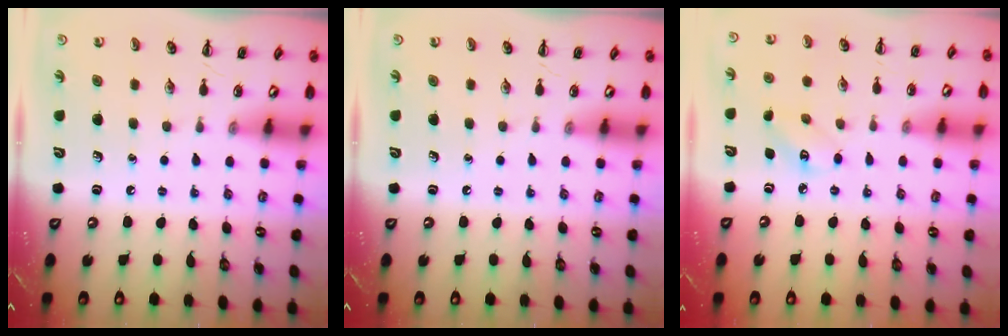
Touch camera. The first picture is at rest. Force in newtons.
{"total": 0.0}
{"total": 3.2, "press": 3.1, "slide": 0.6}